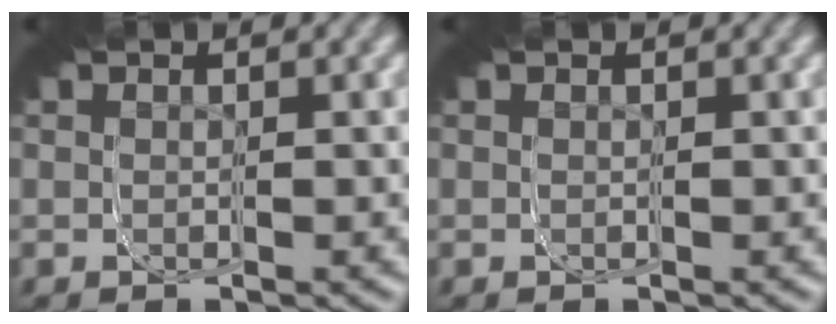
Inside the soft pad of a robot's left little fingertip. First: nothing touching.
{"total": 0.0}